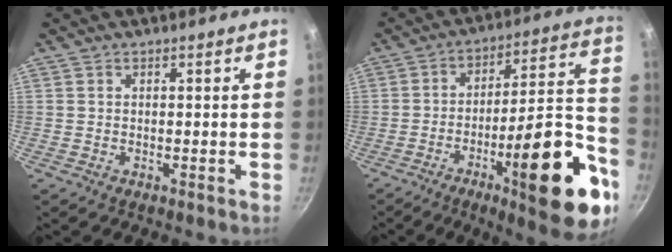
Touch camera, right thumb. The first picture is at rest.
{"total": 25.9, "force": [-10.9, 7.2, 22.3], "torque": [-0.267, 0.056, -0.163]}